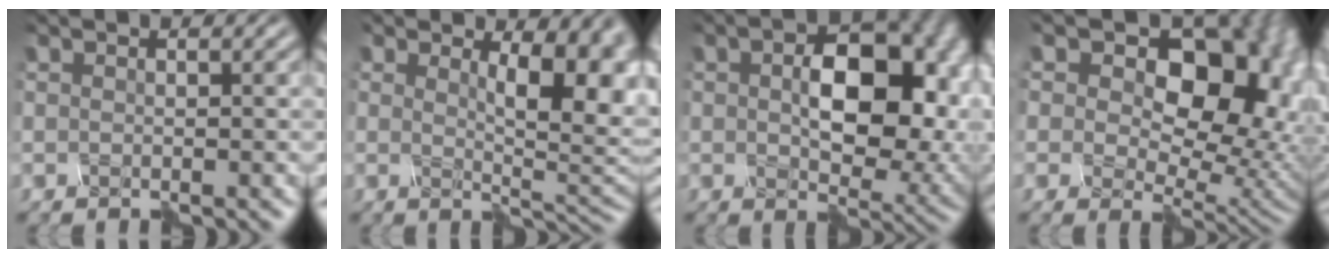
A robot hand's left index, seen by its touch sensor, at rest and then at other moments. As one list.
[{"total": 5.0, "force": [1.1, 1.6, 4.6], "torque": [-0.061, -0.008, 0.044]}, {"total": 10.2, "force": [0.6, 6.0, 8.3], "torque": [-0.118, 0.002, 0.042]}, {"total": 12.3, "force": [3.1, 8.2, 8.7], "torque": [-0.114, -0.001, 0.081]}]